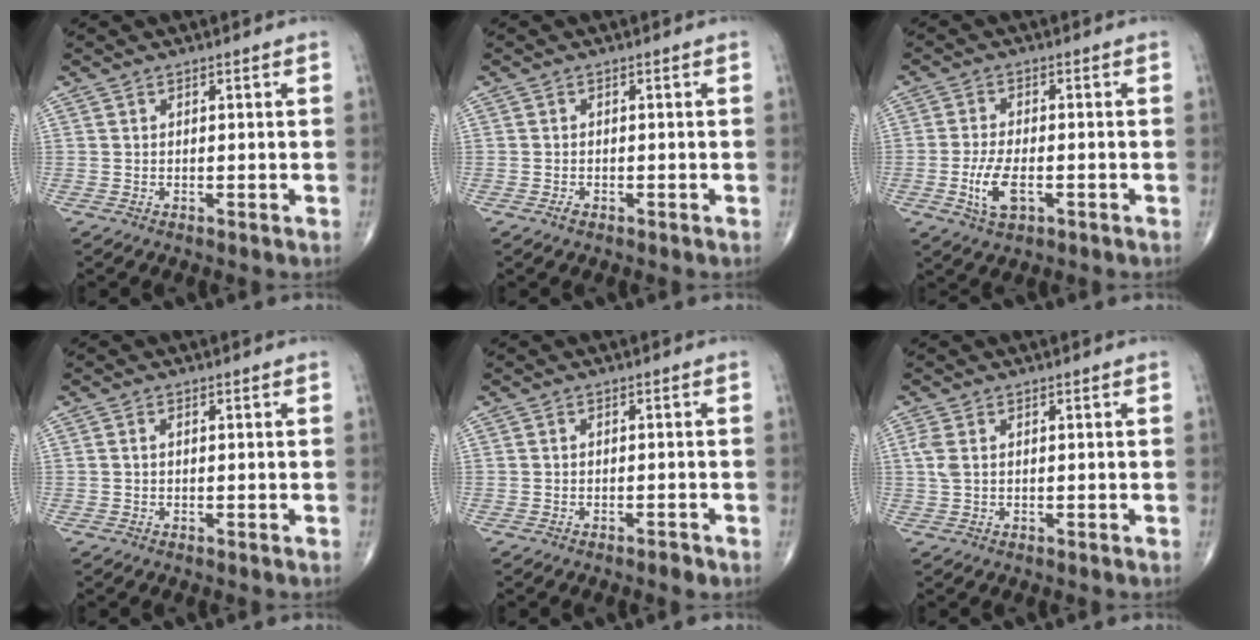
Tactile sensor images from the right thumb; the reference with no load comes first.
{"total": 1.0, "force": [-0.6, 0.6, 0.5], "torque": [-0.009, 0.001, -0.012]}
{"total": 6.5, "force": [-2.1, 3.0, 5.4], "torque": [-0.109, 0.003, -0.036]}
{"total": 0.6, "force": [0.0, 0.4, 0.5], "torque": [-0.009, 0.000, -0.003]}
{"total": 1.3, "force": [-1.0, 0.5, 0.7], "torque": [-0.011, 0.005, -0.015]}
{"total": 2.4, "force": [0.5, 1.2, 2.0], "torque": [-0.062, 0.010, 0.016]}